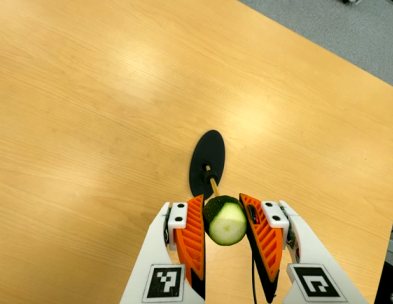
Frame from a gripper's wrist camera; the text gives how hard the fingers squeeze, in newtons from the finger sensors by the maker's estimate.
{"total": 9.2, "left": 8.4, "right": 10.0}